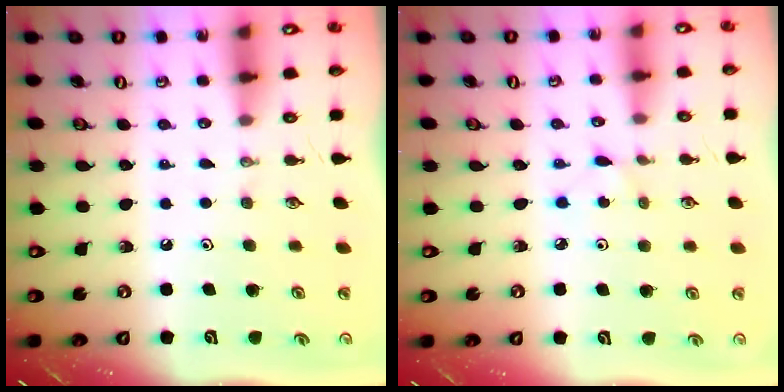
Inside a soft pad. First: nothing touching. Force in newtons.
{"total": 1.5, "press": 1.4, "slide": 0.2}